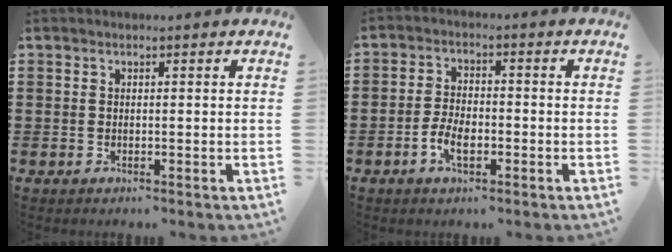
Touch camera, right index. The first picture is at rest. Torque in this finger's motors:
{"motor_torque": [1.21, 0.93, 0.13, 0.04]}